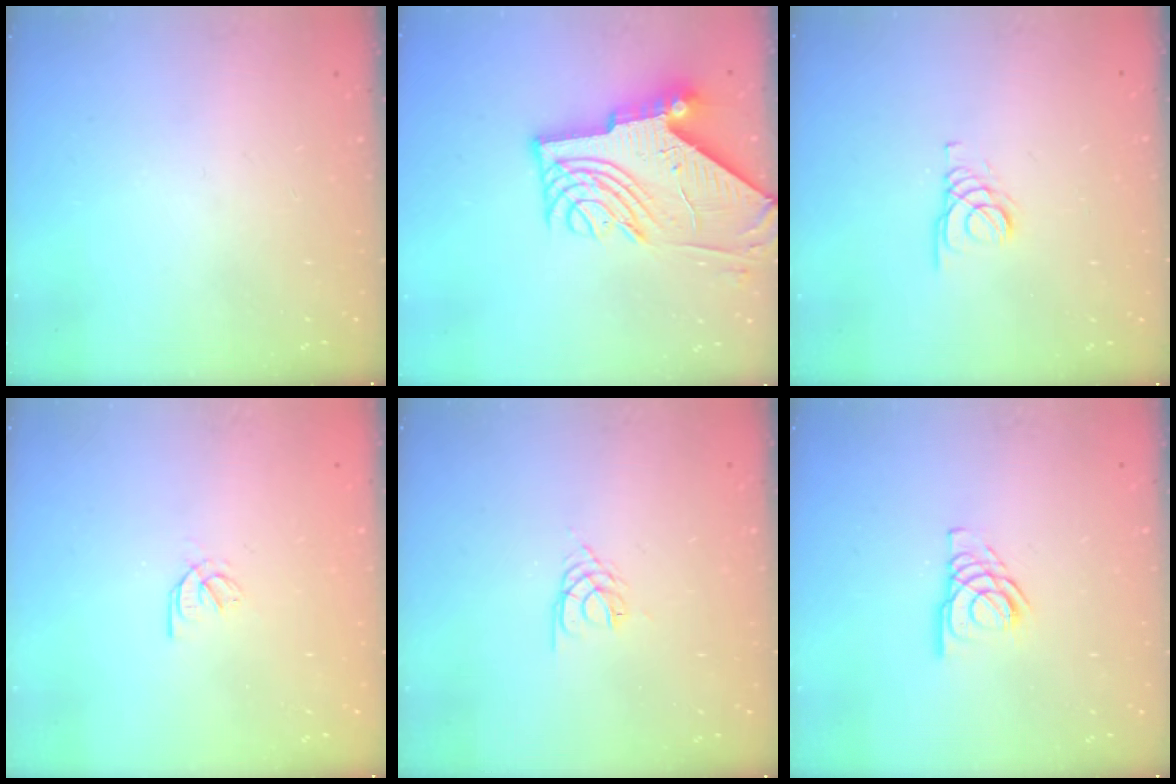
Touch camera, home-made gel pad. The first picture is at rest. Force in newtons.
{"total": 13.0, "press": 12.9, "slide": 1.6}
{"total": 2.0, "press": 2.0, "slide": 0.1}
{"total": 1.9, "press": 1.8, "slide": 0.5}
{"total": 3.3, "press": 3.2, "slide": 0.5}
{"total": 6.9, "press": 6.8, "slide": 0.9}